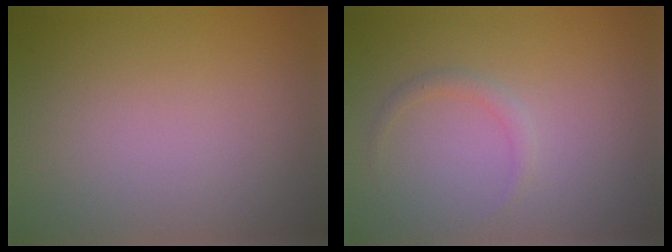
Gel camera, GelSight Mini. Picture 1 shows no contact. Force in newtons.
{"total": 1.1, "press": 1.1, "slide": 0.0}